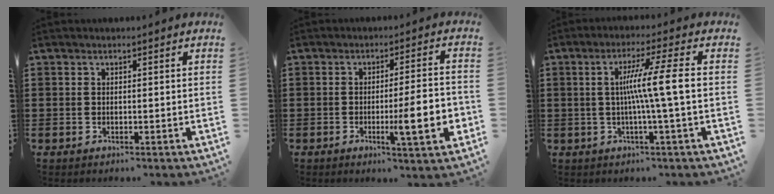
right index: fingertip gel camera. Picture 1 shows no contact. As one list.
[{"total": 9.7, "force": [-2.4, 1.4, 9.3], "torque": [-0.131, -0.010, -0.039]}, {"total": 7.8, "force": [-0.2, -0.9, 7.7], "torque": [-0.142, -0.001, -0.014]}]